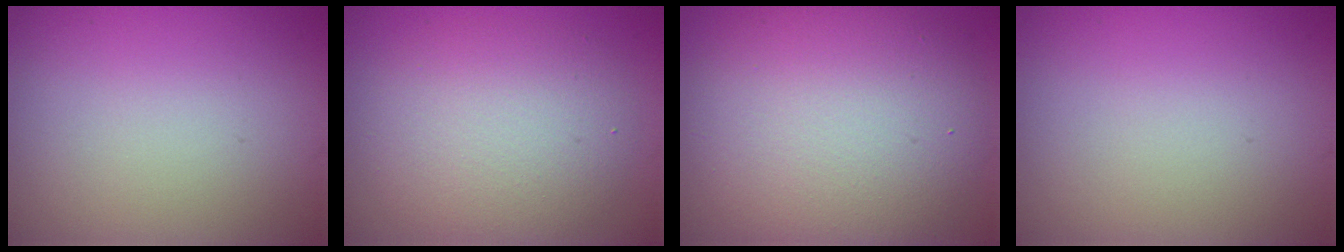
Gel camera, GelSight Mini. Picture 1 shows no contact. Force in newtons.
{"total": 5.3, "press": 5.3, "slide": 0.6}
{"total": 9.9, "press": 9.9, "slide": 0.3}
{"total": 0.0}